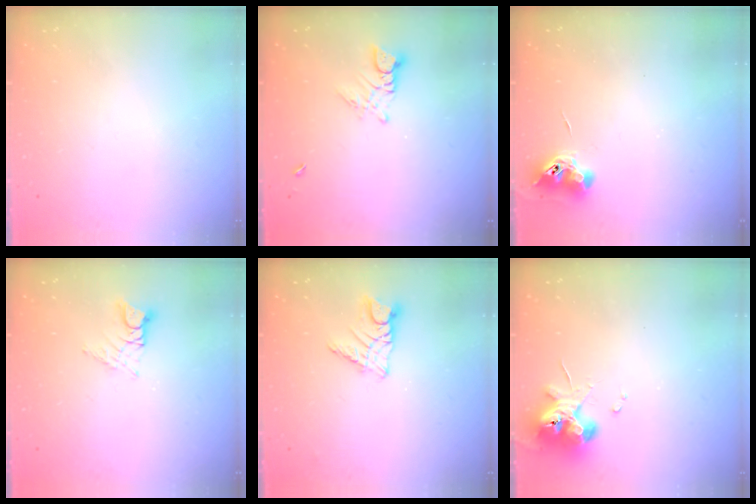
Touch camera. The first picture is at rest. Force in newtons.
{"total": 3.2, "press": 3.2, "slide": 0.3}
{"total": 8.0, "press": 7.9, "slide": 0.8}
{"total": 4.9, "press": 4.9, "slide": 0.4}
{"total": 7.7, "press": 7.7, "slide": 0.6}
{"total": 10.8, "press": 10.7, "slide": 1.2}